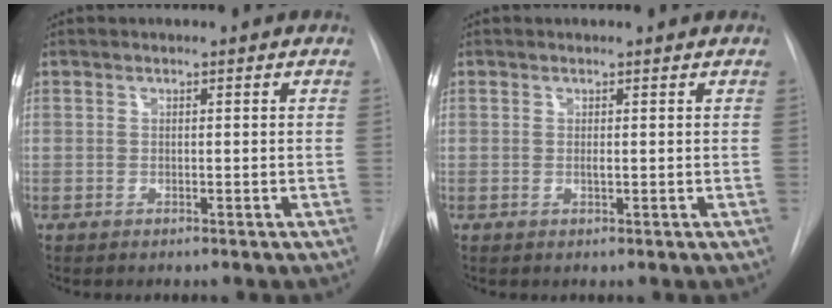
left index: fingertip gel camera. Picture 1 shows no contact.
{"total": 0.5, "force": [-0.1, 0.1, 0.5], "torque": [-0.015, -0.003, -0.002]}